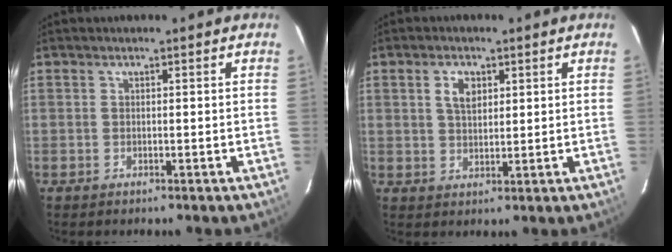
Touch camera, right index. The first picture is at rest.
{"total": 4.0, "force": [1.5, 2.4, 2.8], "torque": [-0.051, 0.007, 0.030]}